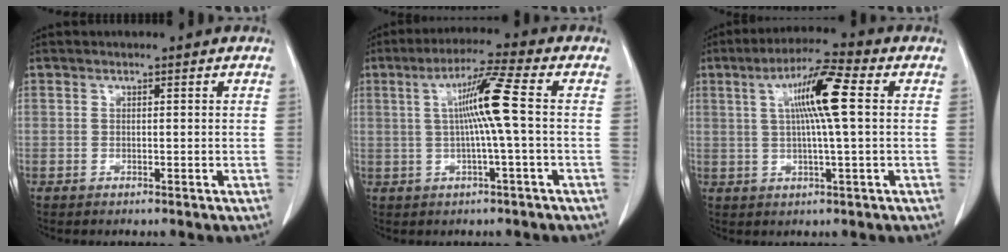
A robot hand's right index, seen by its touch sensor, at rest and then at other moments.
{"total": 8.1, "force": [0.5, -1.2, 7.9], "torque": [-0.144, 0.009, 0.011]}
{"total": 9.2, "force": [1.8, 0.0, 9.1], "torque": [-0.163, 0.010, 0.027]}